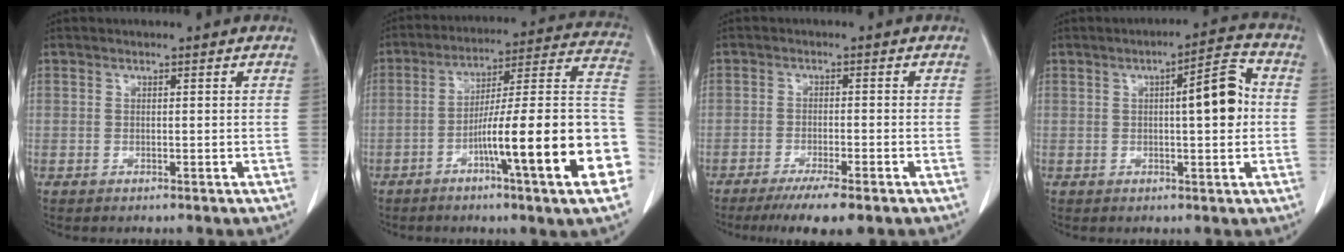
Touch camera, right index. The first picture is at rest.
{"total": 22.5, "force": [-7.3, 0.5, 21.2], "torque": [-0.230, 0.013, -0.110]}
{"total": 6.1, "force": [-4.4, 0.5, 4.3], "torque": [-0.065, -0.012, -0.069]}
{"total": 7.4, "force": [0.5, 1.5, 7.2], "torque": [-0.099, 0.017, 0.003]}